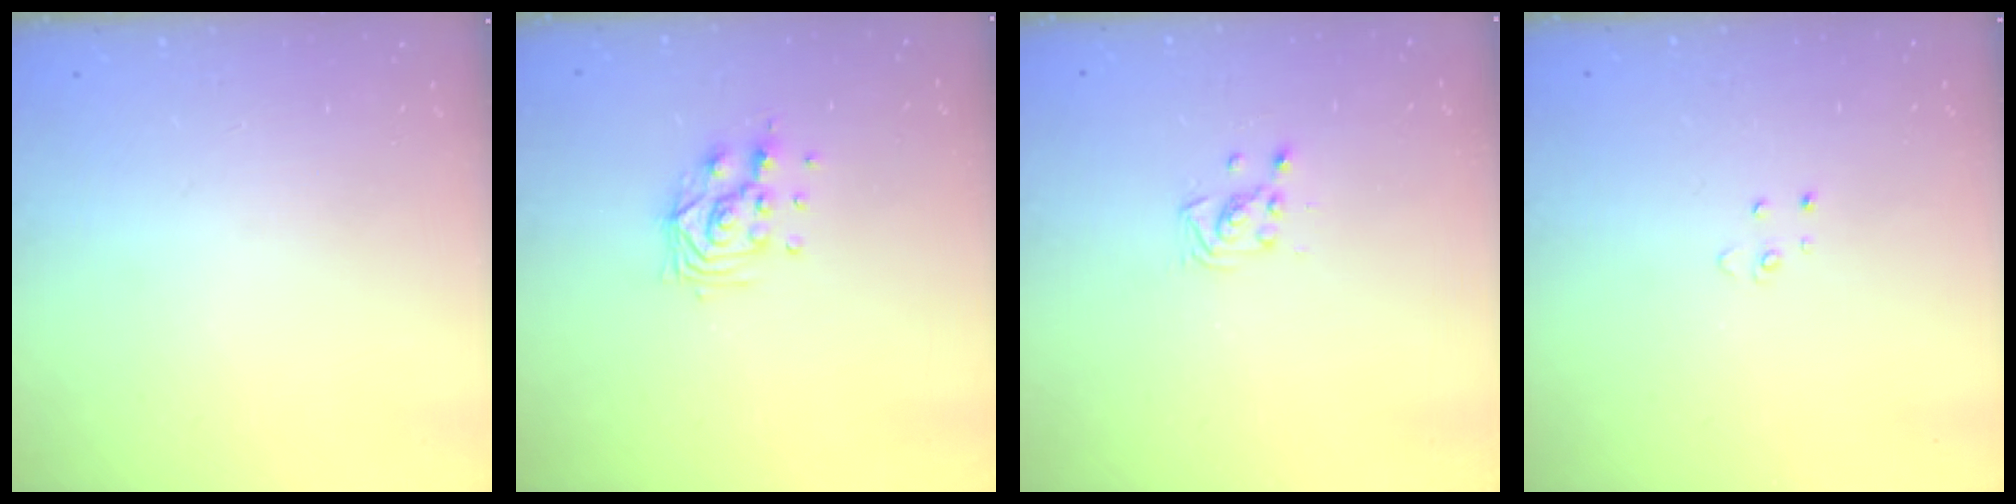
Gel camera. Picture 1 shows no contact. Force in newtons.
{"total": 9.5, "press": 9.5, "slide": 0.7}
{"total": 3.6, "press": 3.6, "slide": 0.3}
{"total": 2.6, "press": 2.6, "slide": 0.2}